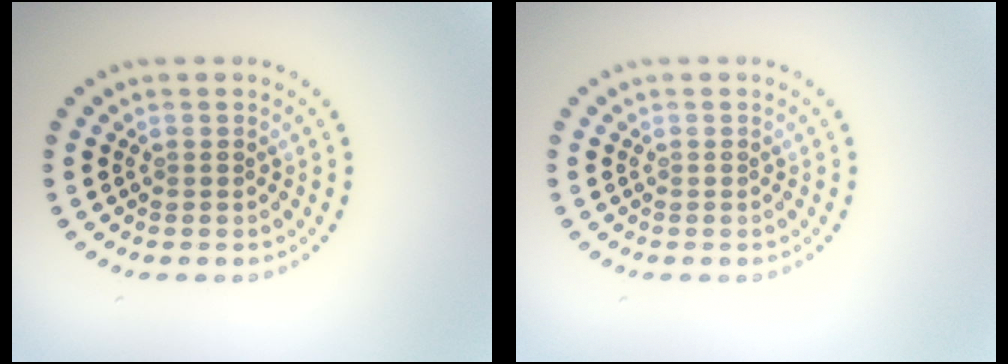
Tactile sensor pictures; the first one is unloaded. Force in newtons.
{"total": 0.0}